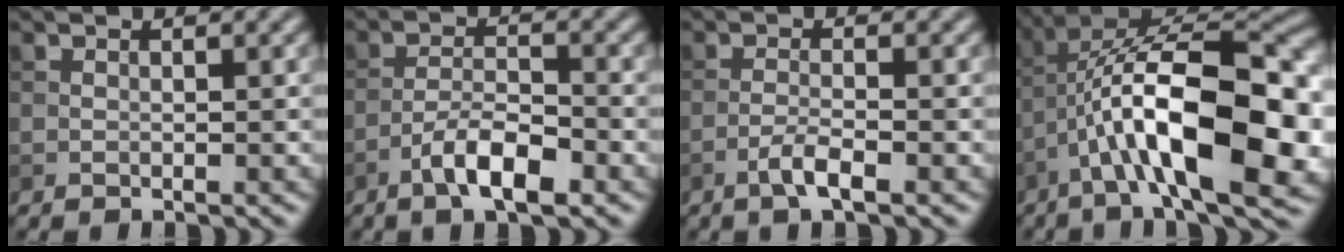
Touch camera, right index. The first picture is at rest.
{"total": 4.7, "force": [-2.8, 1.3, 3.6], "torque": [-0.066, 0.007, -0.053]}
{"total": 2.3, "force": [-1.3, 0.4, 1.9], "torque": [-0.038, 0.005, -0.030]}
{"total": 14.2, "force": [-3.7, 5.3, 12.7], "torque": [-0.205, 0.014, -0.063]}